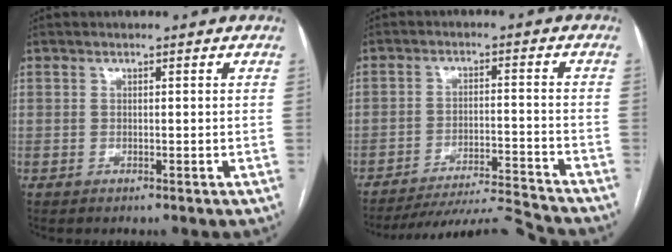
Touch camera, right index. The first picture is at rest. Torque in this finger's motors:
{"motor_torque": [-0.46, -1.04, 0.23, 0.05]}